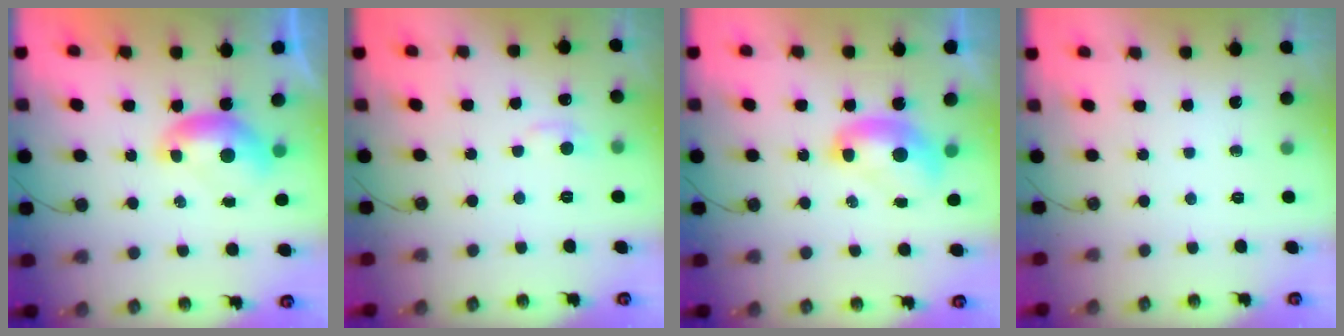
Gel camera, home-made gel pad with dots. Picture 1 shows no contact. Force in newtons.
{"total": 0.9, "press": 0.5, "slide": 0.7}
{"total": 2.4, "press": 2.4, "slide": 0.2}
{"total": 0.0}